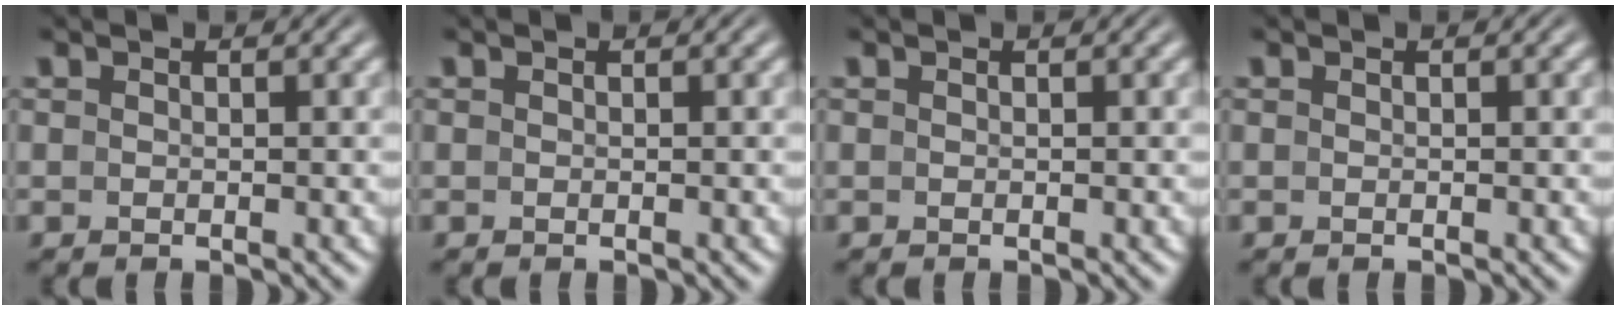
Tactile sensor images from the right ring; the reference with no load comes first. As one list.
[{"total": 0.0}, {"total": 0.0}, {"total": 0.0}]